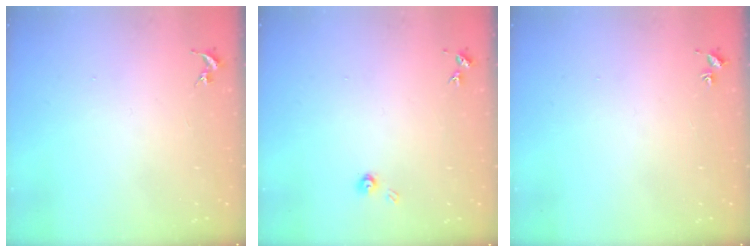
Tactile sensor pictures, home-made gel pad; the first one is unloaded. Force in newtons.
{"total": 3.7, "press": 3.7, "slide": 0.5}
{"total": 2.0, "press": 2.0, "slide": 0.2}